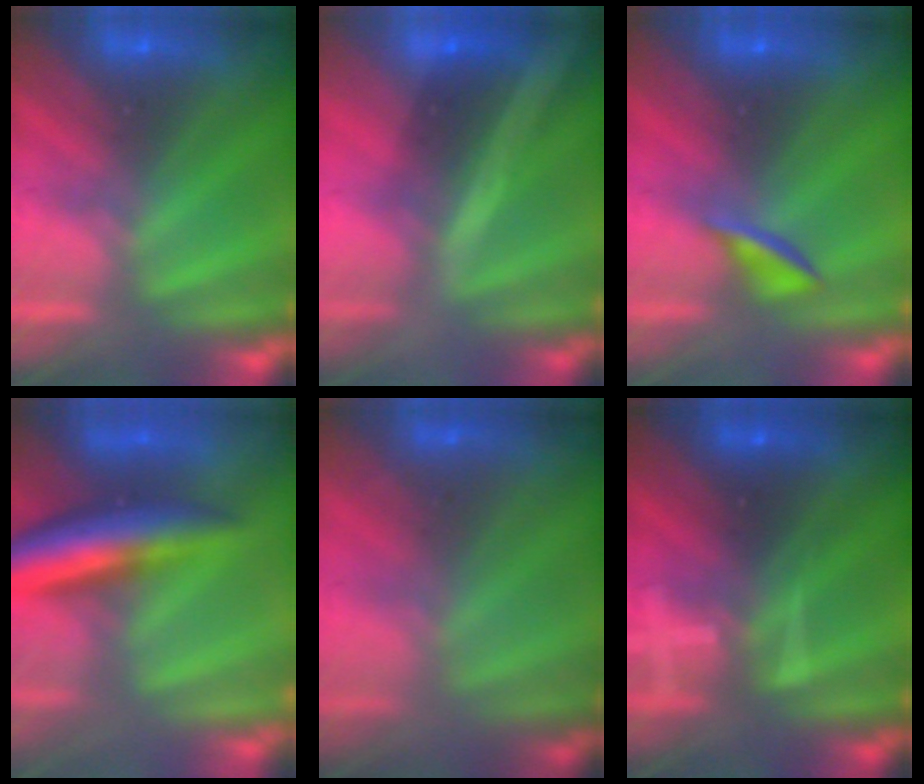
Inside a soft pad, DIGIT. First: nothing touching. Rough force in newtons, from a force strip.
{"total": 2.0}
{"total": 2.1}
{"total": 9.4}
{"total": 1.6}
{"total": 3.1}